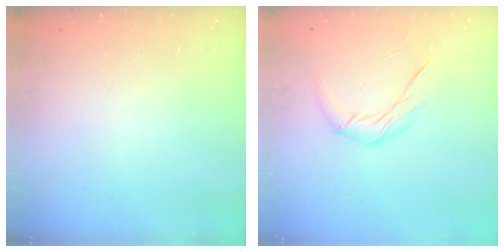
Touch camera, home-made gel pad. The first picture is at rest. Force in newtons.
{"total": 7.9, "press": 7.9, "slide": 0.2}